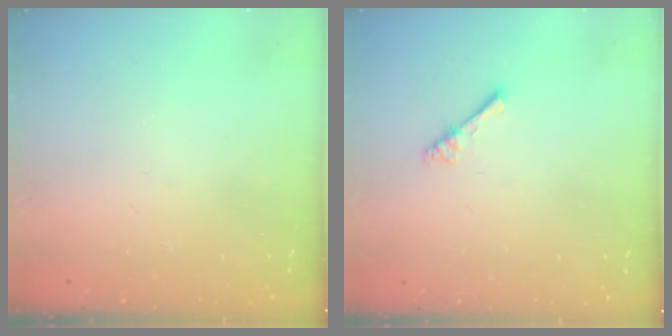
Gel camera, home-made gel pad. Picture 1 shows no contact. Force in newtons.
{"total": 2.5, "press": 2.5, "slide": 0.4}